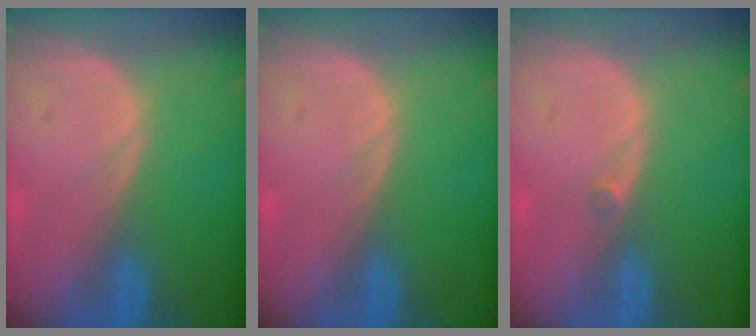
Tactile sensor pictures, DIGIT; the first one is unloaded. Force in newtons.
{"total": 0.0}
{"total": 0.7, "press": 0.6, "slide": 0.3}